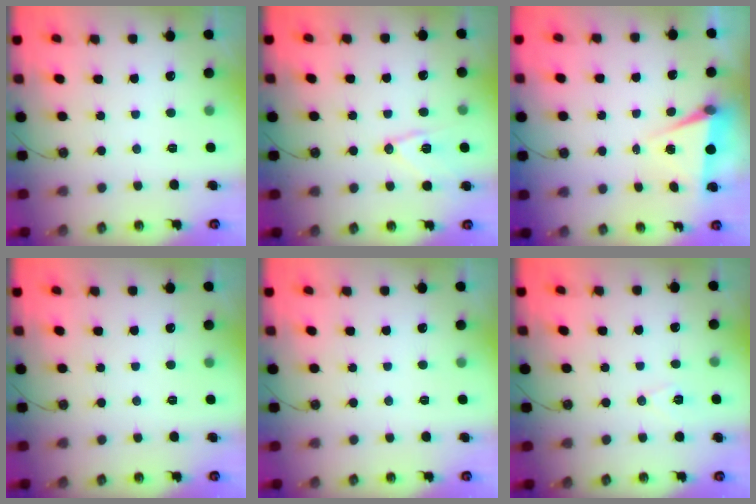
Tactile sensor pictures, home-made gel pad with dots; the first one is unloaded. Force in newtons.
{"total": 11.9, "press": 11.8, "slide": 0.8}
{"total": 5.8, "press": 3.7, "slide": 4.5}
{"total": 0.0}
{"total": 0.0}
{"total": 7.0, "press": 5.4, "slide": 4.4}